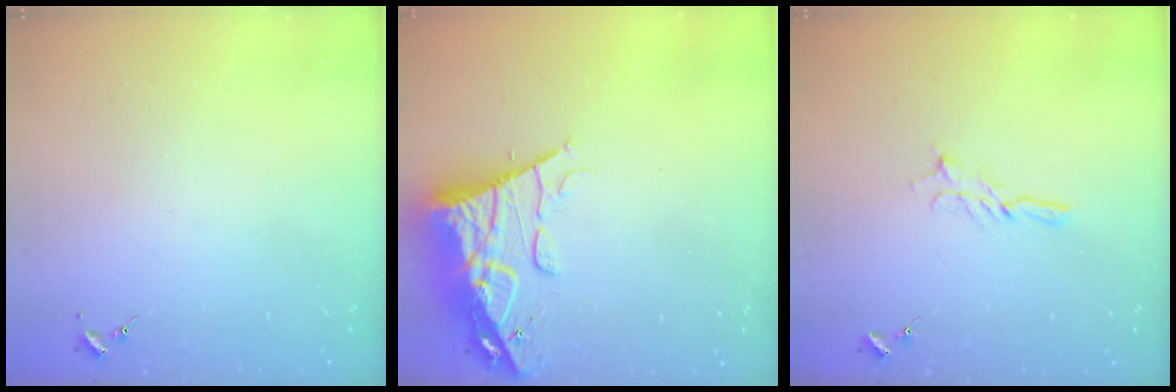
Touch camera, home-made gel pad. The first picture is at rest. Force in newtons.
{"total": 15.2, "press": 15.1, "slide": 1.8}
{"total": 5.6, "press": 5.6, "slide": 0.2}